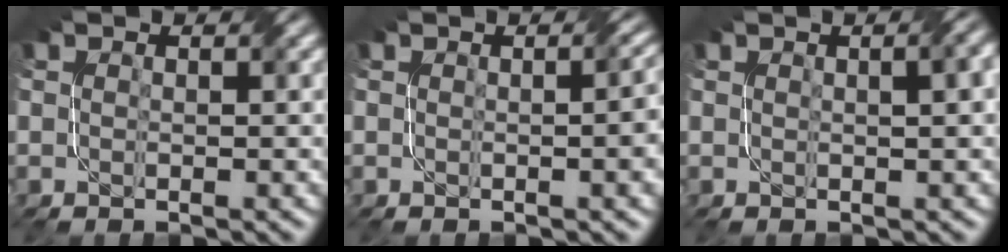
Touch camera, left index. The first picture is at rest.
{"total": 4.0, "force": [0.0, 1.5, 3.8], "torque": [-0.023, 0.012, 0.002]}
{"total": 3.8, "force": [1.2, 1.4, 3.4], "torque": [-0.025, 0.016, 0.007]}